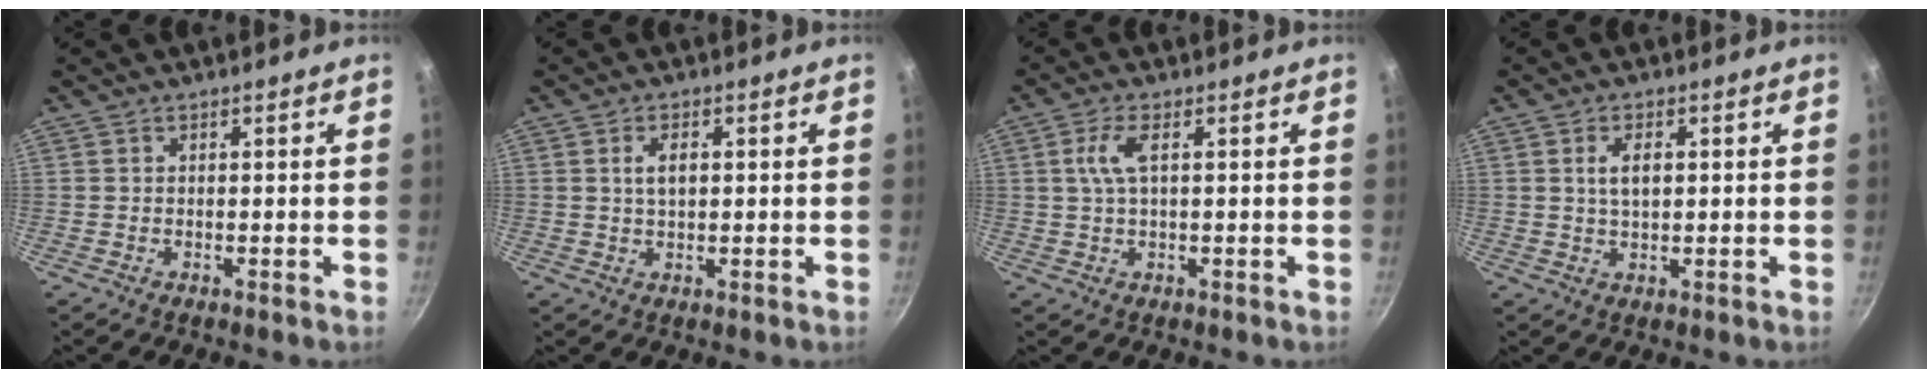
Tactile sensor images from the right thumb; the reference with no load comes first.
{"total": 3.1, "force": [0.6, 1.6, 2.6], "torque": [-0.045, 0.001, 0.013]}
{"total": 4.2, "force": [0.9, 1.5, 3.8], "torque": [-0.098, 0.009, 0.020]}
{"total": 3.8, "force": [0.8, 1.9, 3.2], "torque": [-0.056, -0.001, 0.017]}